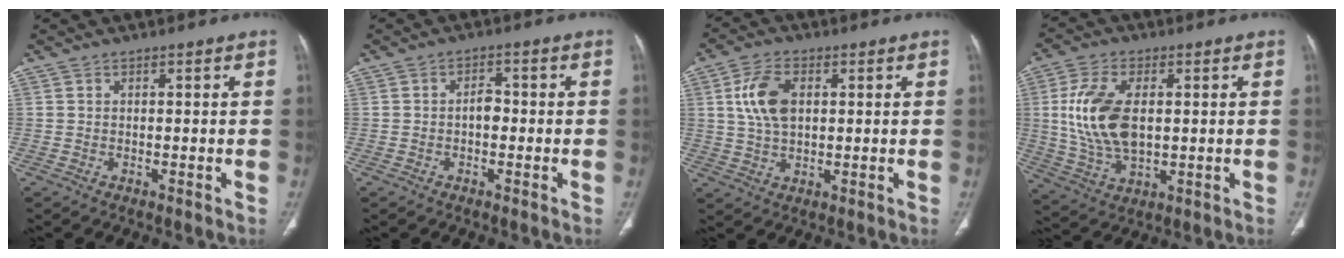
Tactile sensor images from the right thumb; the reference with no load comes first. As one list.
[{"total": 2.6, "force": [-0.5, 1.7, 1.9], "torque": [-0.018, 0.010, -0.012]}, {"total": 8.3, "force": [1.9, 4.9, 6.4], "torque": [-0.125, 0.001, 0.039]}, {"total": 13.8, "force": [1.5, 7.7, 11.3], "torque": [-0.226, -0.005, 0.034]}]